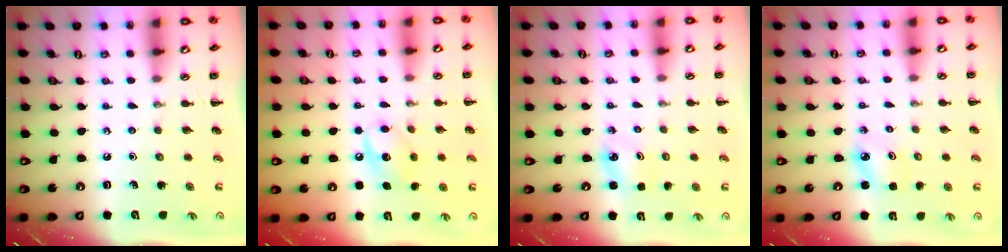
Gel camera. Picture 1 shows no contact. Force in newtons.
{"total": 9.2, "press": 9.2, "slide": 1.0}
{"total": 2.2, "press": 2.2, "slide": 0.3}
{"total": 2.8, "press": 2.7, "slide": 0.4}